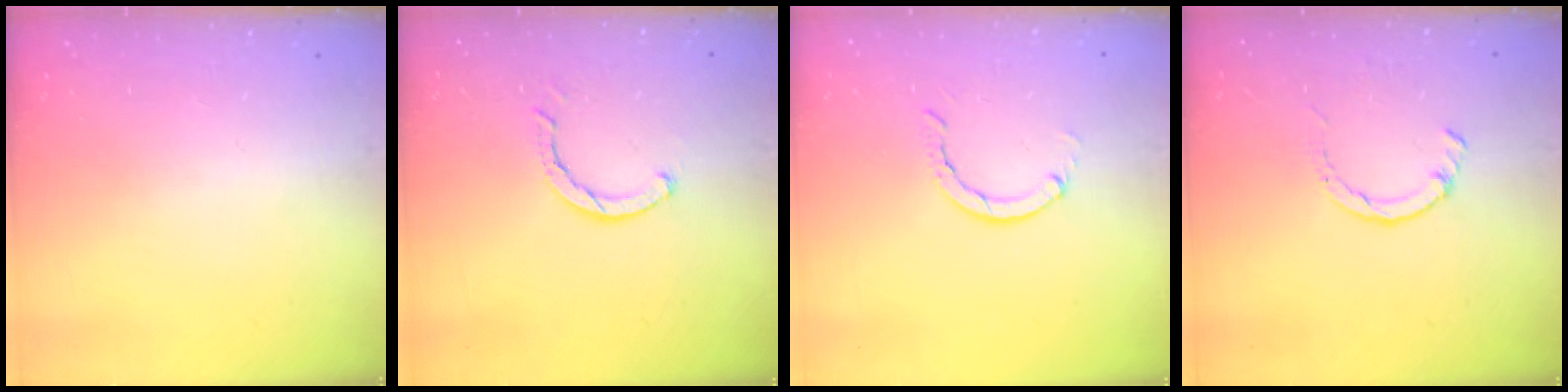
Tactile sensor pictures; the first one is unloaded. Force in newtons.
{"total": 2.5, "press": 2.5, "slide": 0.1}
{"total": 2.8, "press": 2.7, "slide": 0.4}
{"total": 1.4, "press": 1.4, "slide": 0.3}